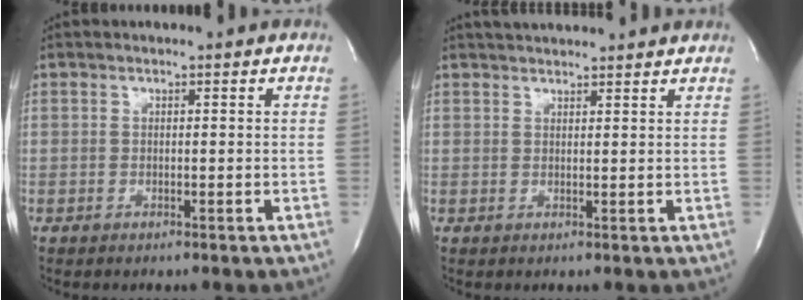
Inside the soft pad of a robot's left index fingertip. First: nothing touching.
{"total": 10.1, "force": [9.4, 0.9, 3.6], "torque": [-0.062, 0.025, 0.125]}